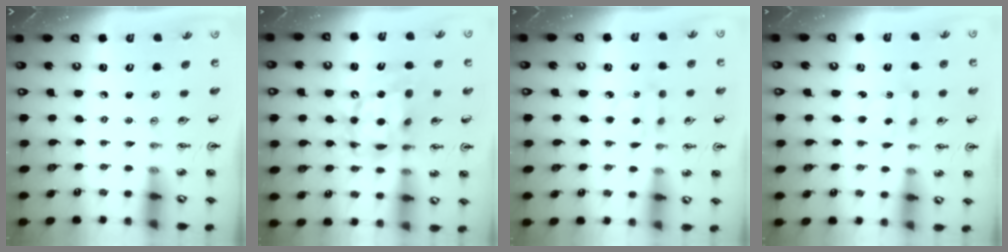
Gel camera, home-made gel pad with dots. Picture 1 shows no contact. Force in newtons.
{"total": 13.1, "press": 13.0, "slide": 1.1}
{"total": 4.2, "press": 4.1, "slide": 0.5}
{"total": 2.1, "press": 2.0, "slide": 0.6}